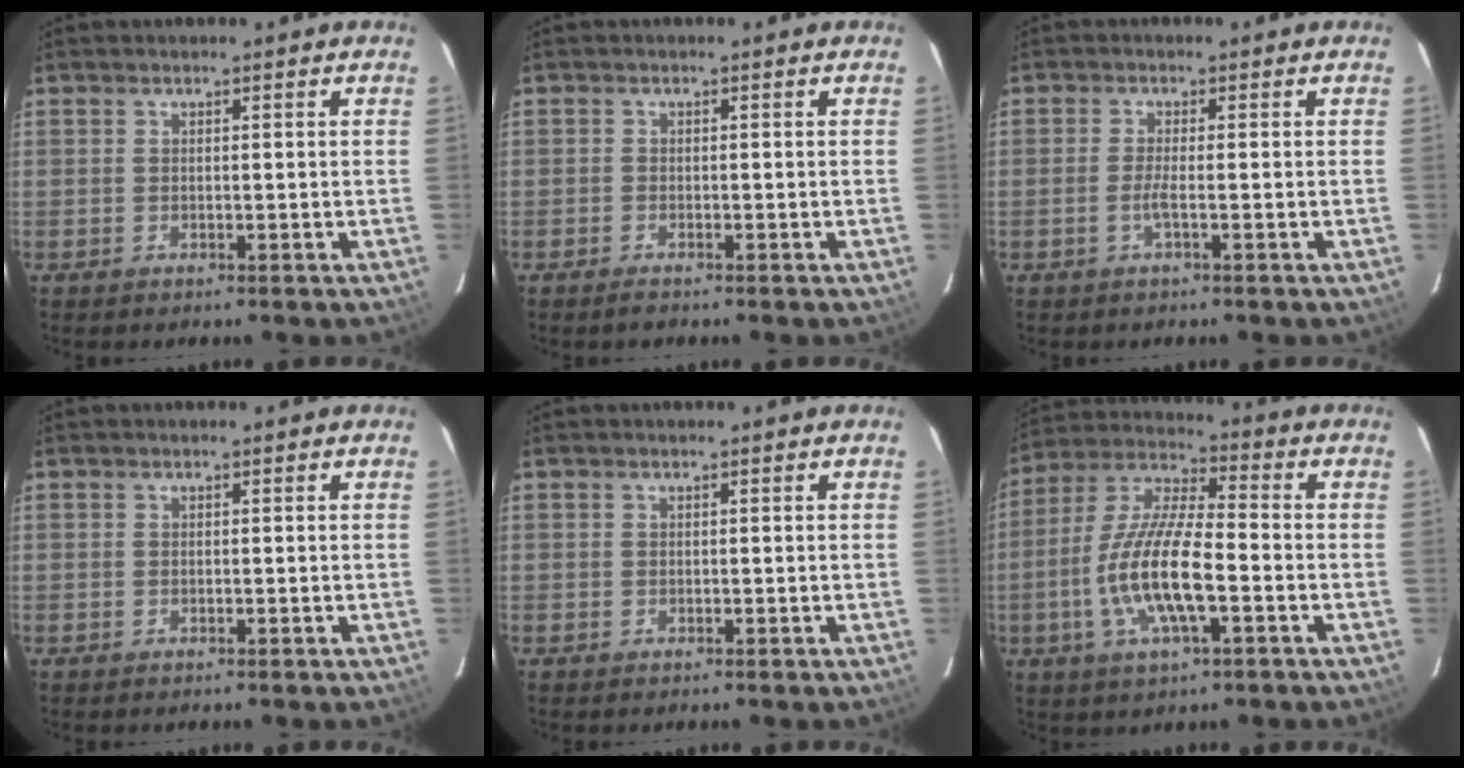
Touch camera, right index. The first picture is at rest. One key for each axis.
{"total": 1.4, "fx": -1.2, "fy": 0.4, "fz": 0.5, "tx": -0.015, "ty": -0.003, "tz": -0.024}
{"total": 2.0, "fx": -0.9, "fy": -0.3, "fz": 1.8, "tx": -0.037, "ty": -0.003, "tz": -0.018}
{"total": 0.0}
{"total": 0.0}
{"total": 14.6, "fx": -4.1, "fy": 4.0, "fz": 13.4, "tx": -0.276, "ty": -0.006, "tz": -0.082}